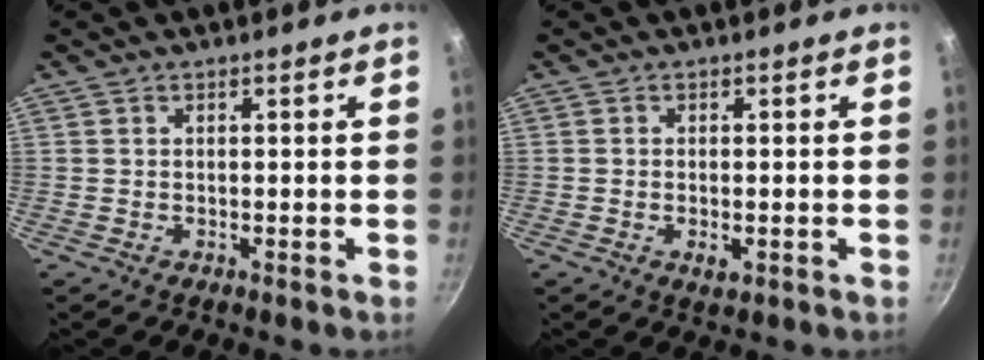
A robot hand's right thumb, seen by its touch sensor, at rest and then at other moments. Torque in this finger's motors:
{"motor_torque": [-0.34, 0.06, -0.15, 0.02, 0.02]}